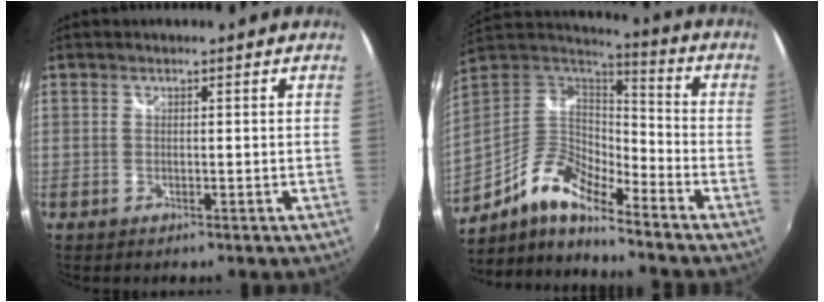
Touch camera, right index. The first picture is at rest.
{"total": 14.0, "force": [-10.2, 4.0, 8.7], "torque": [-0.175, -0.005, -0.203]}